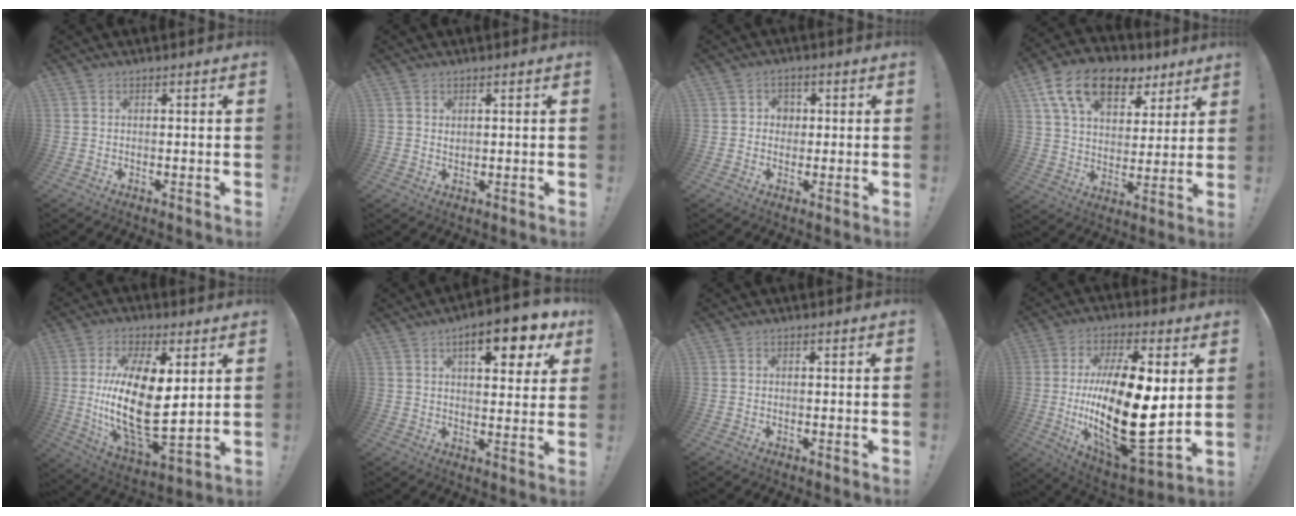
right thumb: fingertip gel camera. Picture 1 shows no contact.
{"total": 1.1, "force": [0.8, 0.8, 0.2], "torque": [0.003, -0.004, 0.014]}
{"total": 3.6, "force": [0.1, 3.5, 1.1], "torque": [-0.016, 0.002, 0.001]}
{"total": 17.4, "force": [9.8, 10.4, 9.9], "torque": [-0.168, -0.045, 0.180]}
{"total": 21.5, "force": [2.1, 9.6, 19.1], "torque": [-0.372, -0.030, 0.043]}
{"total": 11.9, "force": [6.0, 4.0, 9.5], "torque": [-0.121, -0.025, 0.092]}
{"total": 0.0}
{"total": 26.8, "force": [0.6, 11.7, 24.0], "torque": [-0.445, -0.031, 0.017]}